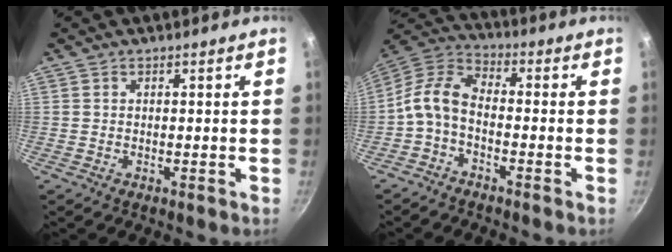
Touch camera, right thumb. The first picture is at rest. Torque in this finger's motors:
{"motor_torque": [1.17, 1.13, 1.15, -0.67, 0.06]}